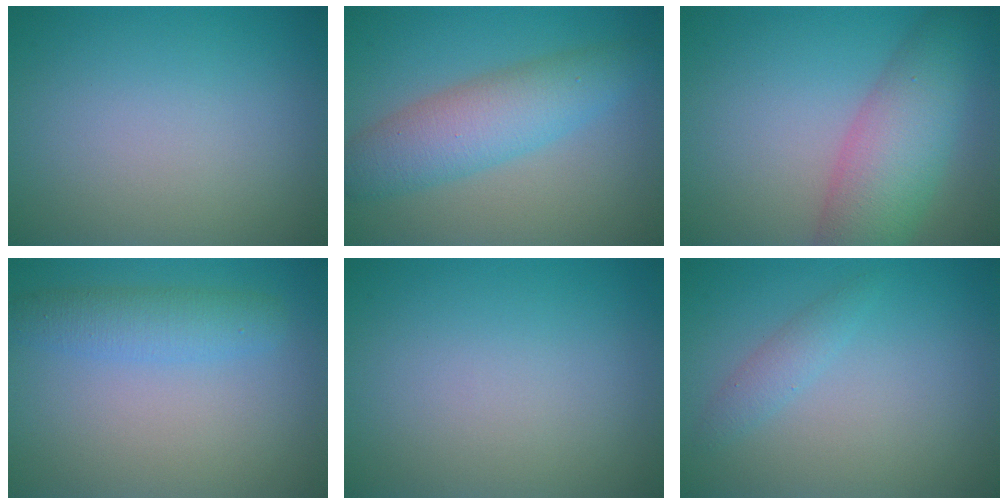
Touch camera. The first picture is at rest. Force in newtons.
{"total": 5.5, "press": 5.5, "slide": 0.2}
{"total": 6.9, "press": 6.9, "slide": 0.2}
{"total": 3.1, "press": 3.1, "slide": 0.0}
{"total": 0.0}
{"total": 1.5, "press": 1.5, "slide": 0.1}